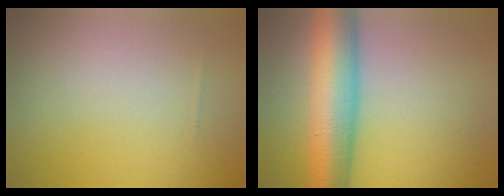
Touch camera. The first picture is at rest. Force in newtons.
{"total": 9.5, "press": 9.5, "slide": 0.3}